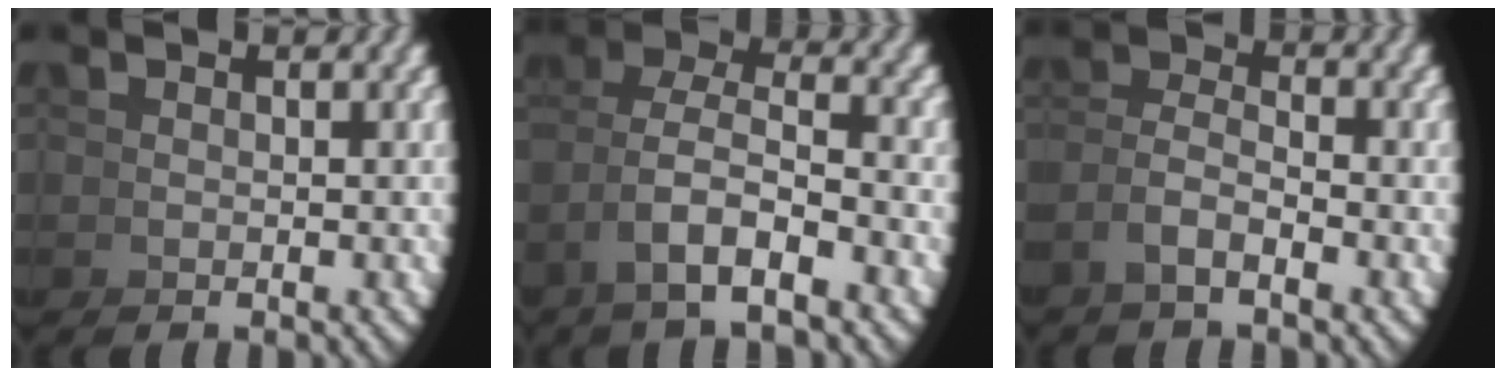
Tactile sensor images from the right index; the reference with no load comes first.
{"total": 4.7, "force": [0.8, 2.5, 3.9], "torque": [-0.080, -0.003, 0.018]}
{"total": 2.7, "force": [-0.9, 1.5, 2.1], "torque": [-0.048, -0.010, -0.014]}